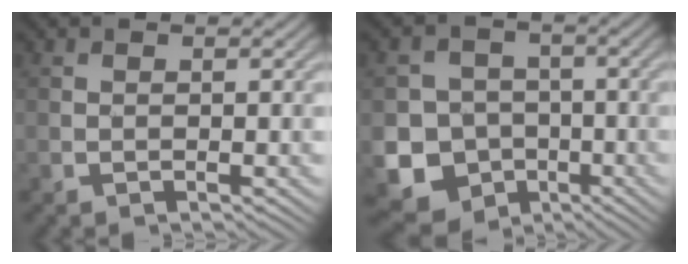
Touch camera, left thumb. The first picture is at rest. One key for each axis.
{"total": 10.4, "fx": -3.4, "fy": 9.3, "fz": 3.2, "tx": -0.092, "ty": -0.028, "tz": -0.090}